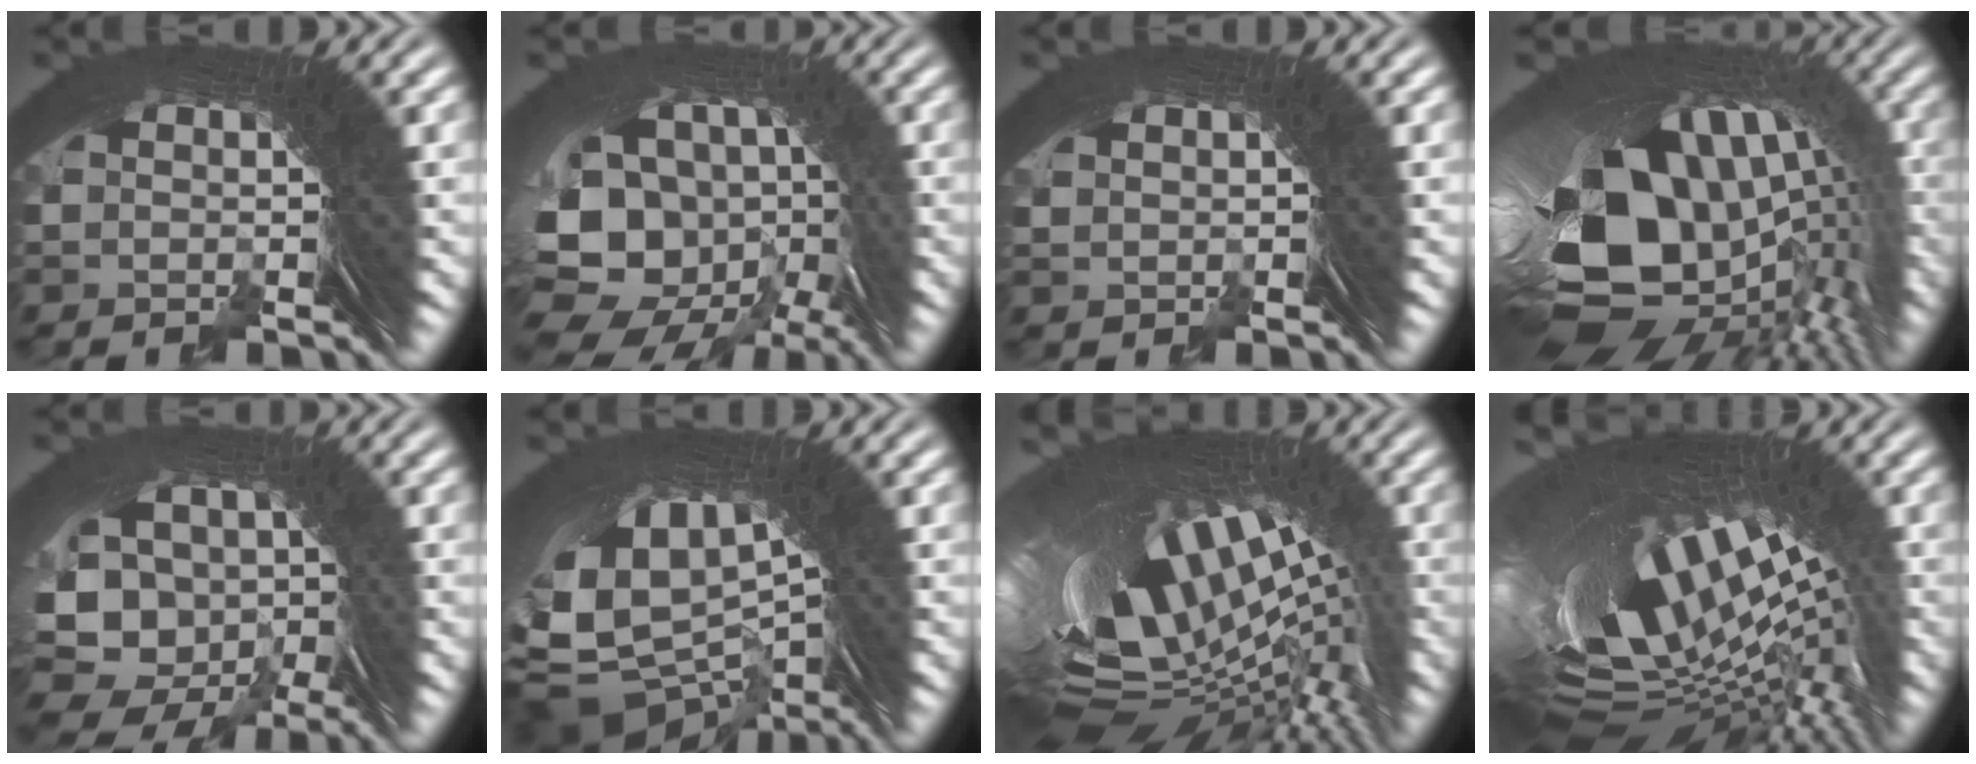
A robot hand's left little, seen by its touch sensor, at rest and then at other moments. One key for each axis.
{"total": 13.8, "fx": -4.6, "fy": 10.8, "fz": 7.3, "tx": -0.194, "ty": -0.082, "tz": -0.047}
{"total": 0.9, "fx": 0.1, "fy": 0.0, "fz": -0.9, "tx": 0.018, "ty": -0.004, "tz": 0.013}
{"total": 21.2, "fx": -3.7, "fy": 13.7, "fz": 15.8, "tx": -0.281, "ty": -0.057, "tz": -0.030}
{"total": 15.1, "fx": -3.3, "fy": 12.7, "fz": 7.4, "tx": -0.206, "ty": -0.079, "tz": -0.038}
{"total": 12.8, "fx": -2.6, "fy": 9.5, "fz": 8.1, "tx": -0.195, "ty": -0.069, "tz": -0.015}
{"total": 20.8, "fx": -1.4, "fy": 13.0, "fz": 16.2, "tx": -0.295, "ty": -0.046, "tz": -0.001}
{"total": 22.2, "fx": -0.6, "fy": 12.6, "fz": 18.2, "tx": -0.324, "ty": -0.037, "tz": 0.010}